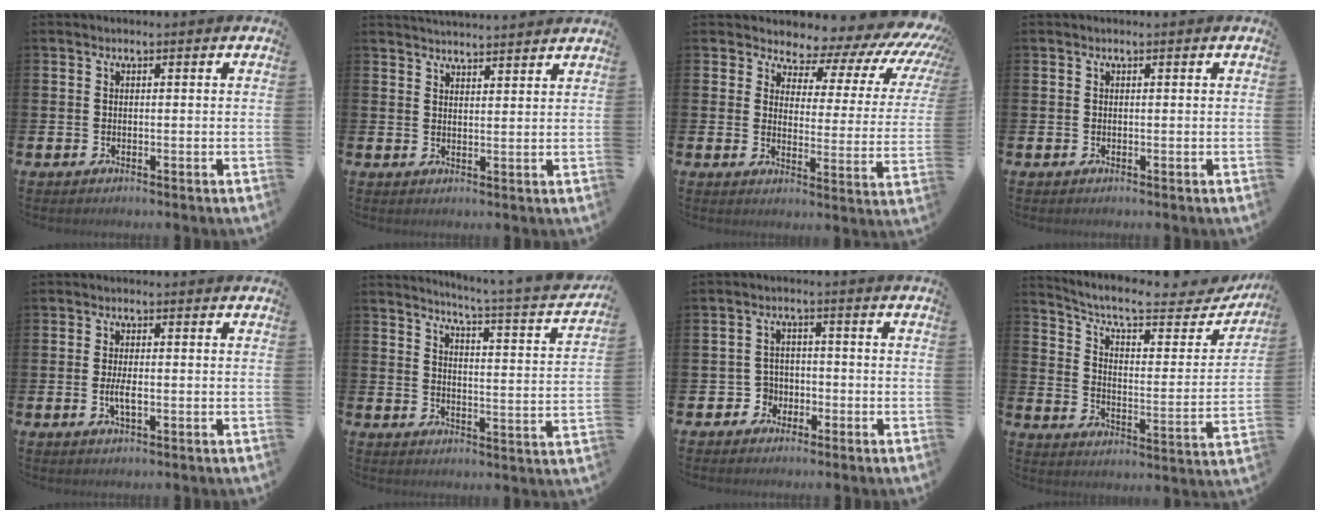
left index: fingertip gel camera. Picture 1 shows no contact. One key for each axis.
{"total": 3.4, "fx": 3.4, "fy": -0.2, "fz": 0.0, "tx": -0.007, "ty": -0.019, "tz": 0.062}
{"total": 4.7, "fx": 3.6, "fy": 2.8, "fz": 1.0, "tx": -0.021, "ty": -0.051, "tz": 0.047}
{"total": 0.0}
{"total": 2.6, "fx": -0.4, "fy": 0.9, "fz": 2.4, "tx": -0.044, "ty": -0.001, "tz": -0.007}
{"total": 4.1, "fx": 3.7, "fy": -0.7, "fz": 1.7, "tx": -0.038, "ty": -0.047, "tz": 0.050}
{"total": 3.1, "fx": -1.8, "fy": 2.5, "fz": 0.2, "tx": -0.022, "ty": 0.006, "tz": -0.041}
{"total": 8.2, "fx": 7.1, "fy": 2.0, "fz": 3.5, "tx": -0.090, "ty": -0.052, "tz": 0.115}